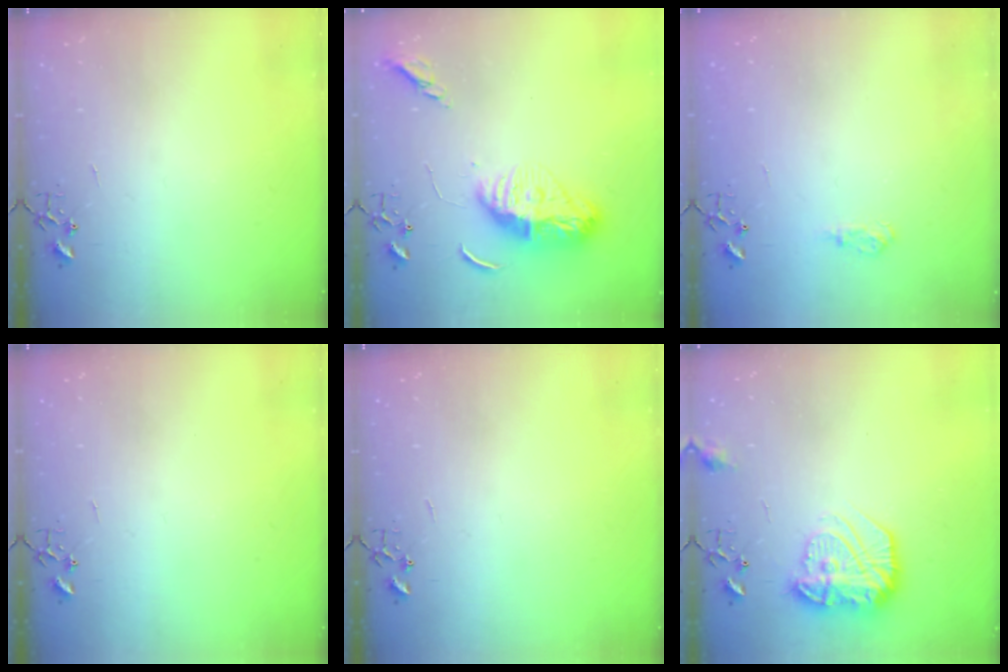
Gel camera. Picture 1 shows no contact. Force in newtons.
{"total": 14.0, "press": 14.0, "slide": 1.2}
{"total": 7.2, "press": 7.2, "slide": 0.8}
{"total": 0.0}
{"total": 0.0}
{"total": 16.8, "press": 16.8, "slide": 1.2}